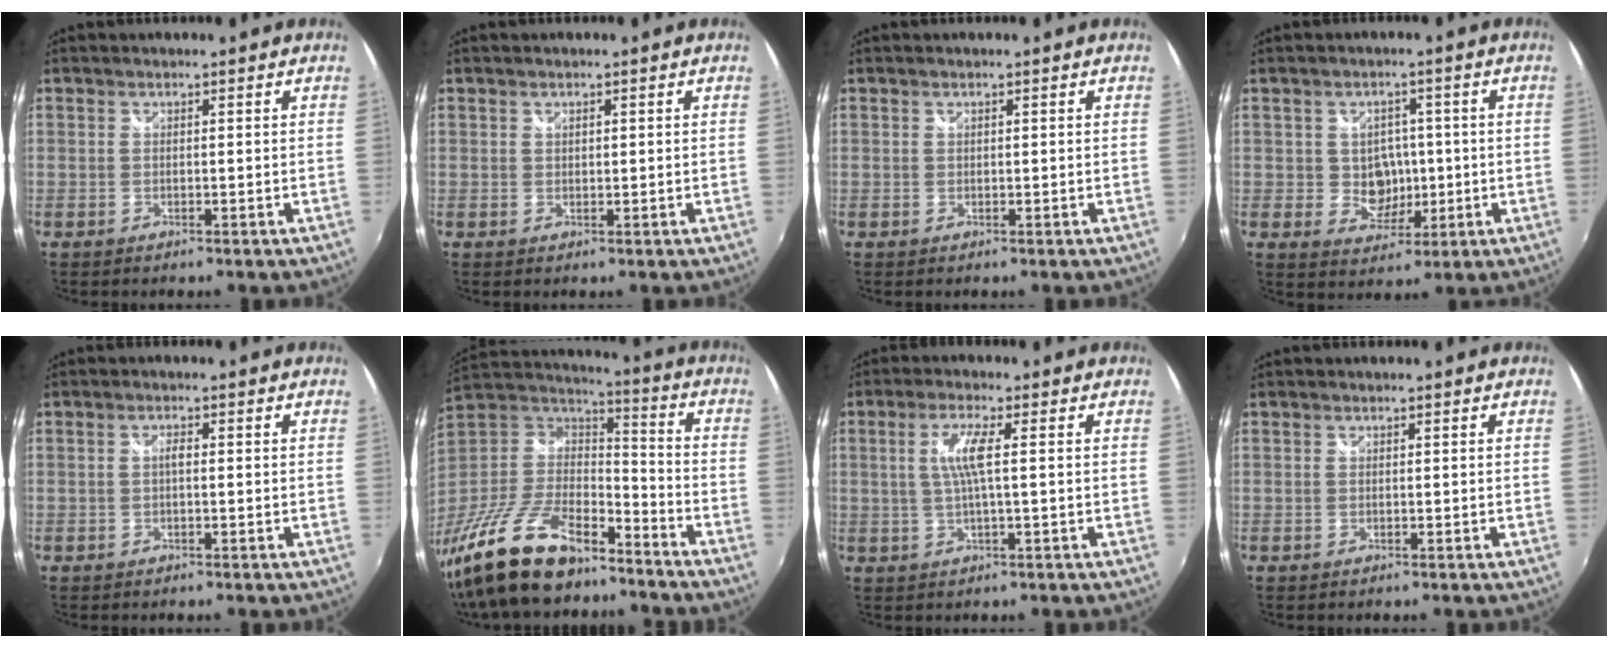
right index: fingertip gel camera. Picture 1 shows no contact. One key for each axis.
{"total": 0.7, "fx": 0.4, "fy": 0.5, "fz": 0.4, "tx": -0.004, "ty": 0.001, "tz": 0.007}
{"total": 0.0}
{"total": 6.0, "fx": -0.1, "fy": 5.4, "fz": 2.6, "tx": -0.048, "ty": 0.006, "tz": 0.008}
{"total": 1.1, "fx": -0.1, "fy": 0.4, "fz": 1.0, "tx": -0.019, "ty": 0.004, "tz": -0.004}
{"total": 24.4, "fx": -17.7, "fy": 9.4, "fz": 14.0, "tx": -0.299, "ty": -0.023, "tz": -0.306}
{"total": 5.0, "fx": 0.6, "fy": 0.1, "fz": 5.0, "tx": -0.100, "ty": -0.001, "tz": 0.014}
{"total": 0.0}